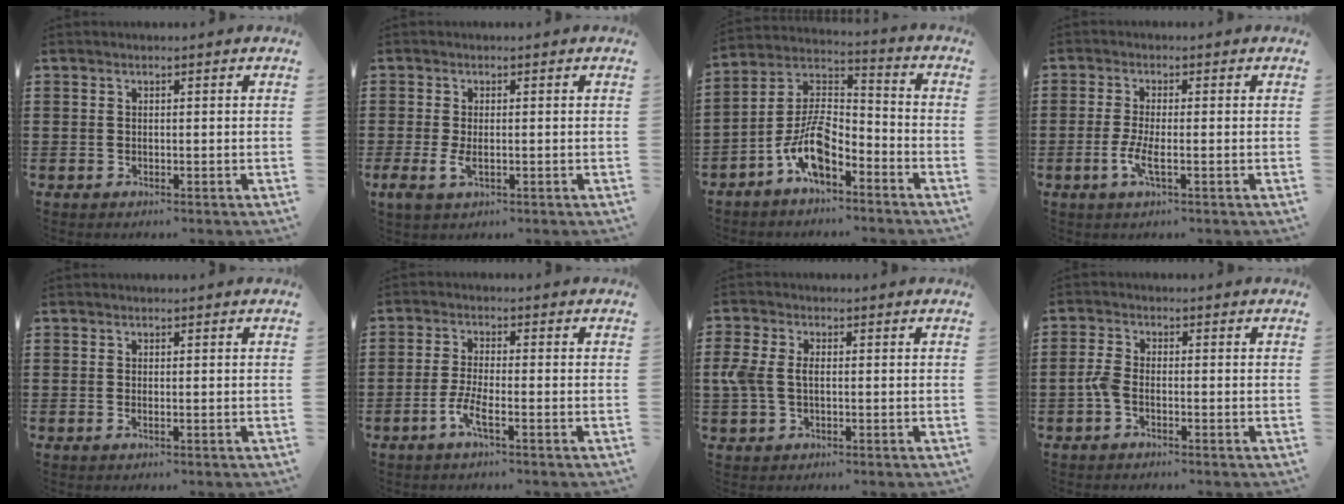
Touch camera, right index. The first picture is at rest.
{"total": 2.5, "force": [-0.5, 1.0, 2.3], "torque": [-0.056, -0.007, -0.013]}
{"total": 9.4, "force": [-5.8, 3.7, 6.4], "torque": [-0.148, -0.004, -0.115]}
{"total": 3.9, "force": [-1.3, 0.7, 3.6], "torque": [-0.082, -0.008, -0.030]}
{"total": 0.6, "force": [-0.1, -0.2, 0.5], "torque": [-0.011, -0.007, -0.001]}
{"total": 3.7, "force": [-2.0, 0.5, 3.1], "torque": [-0.074, -0.007, -0.044]}
{"total": 4.0, "force": [-0.1, 2.5, 3.1], "torque": [-0.092, -0.004, -0.012]}
{"total": 2.4, "force": [-1.1, 1.0, 2.0], "torque": [-0.059, -0.005, -0.027]}